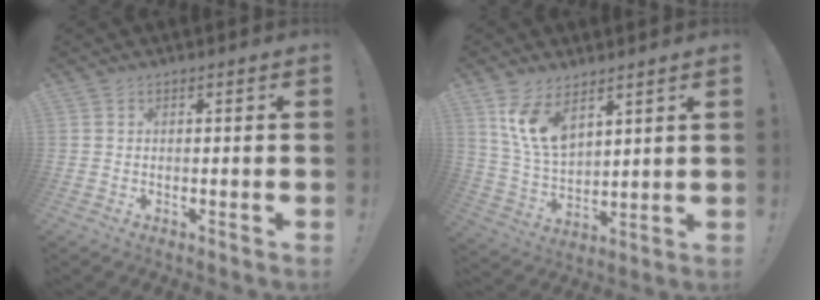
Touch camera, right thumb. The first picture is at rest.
{"total": 11.5, "force": [7.1, 5.9, 6.9], "torque": [-0.139, -0.035, 0.137]}